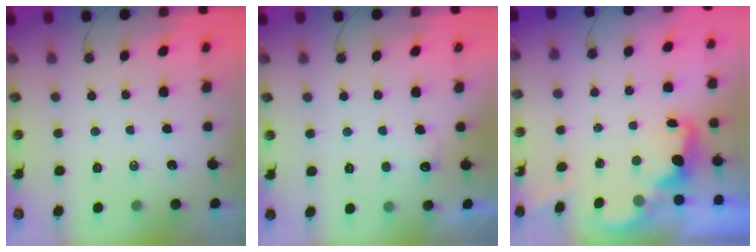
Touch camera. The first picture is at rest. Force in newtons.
{"total": 6.0, "press": 5.9, "slide": 1.3}
{"total": 2.4, "press": 2.3, "slide": 0.5}